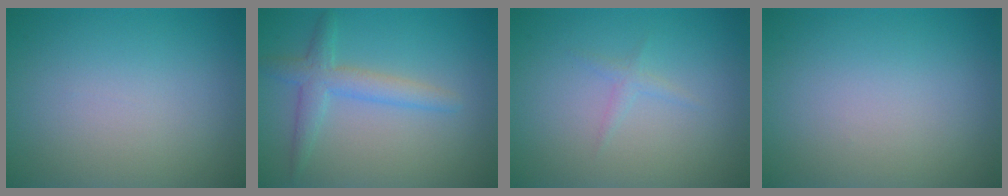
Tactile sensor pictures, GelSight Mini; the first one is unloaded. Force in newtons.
{"total": 3.0, "press": 3.0, "slide": 0.0}
{"total": 0.9, "press": 0.9, "slide": 0.1}
{"total": 0.0}